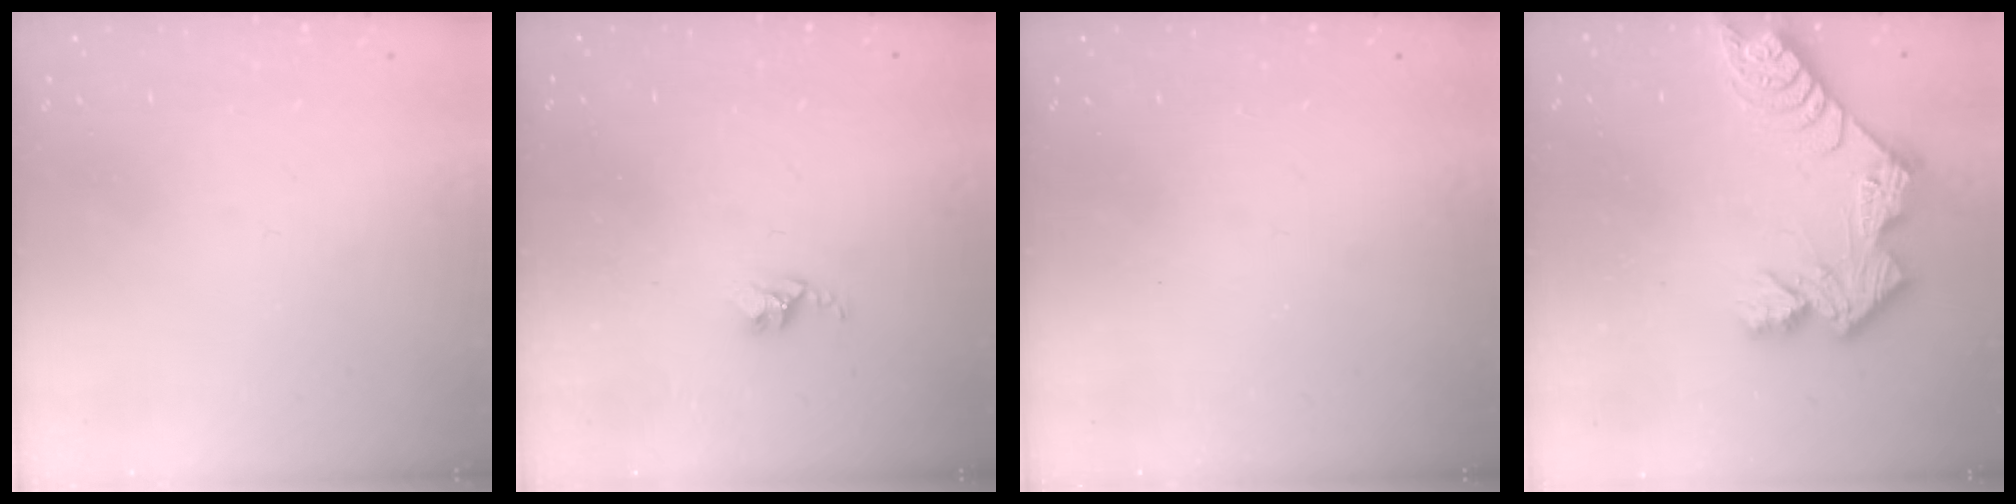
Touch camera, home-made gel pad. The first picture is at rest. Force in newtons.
{"total": 2.6, "press": 2.6, "slide": 0.4}
{"total": 0.0}
{"total": 11.9, "press": 11.8, "slide": 1.0}